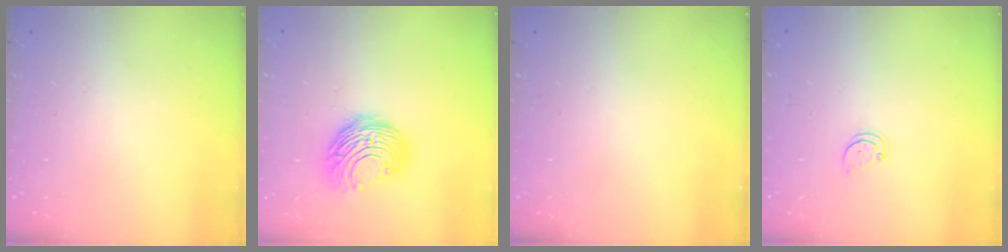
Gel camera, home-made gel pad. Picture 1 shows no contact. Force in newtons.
{"total": 10.9, "press": 10.9, "slide": 0.6}
{"total": 0.0}
{"total": 1.5, "press": 1.5, "slide": 0.1}